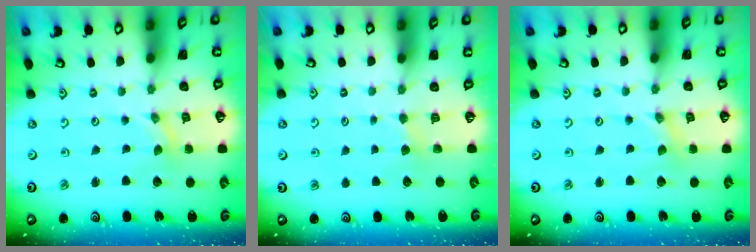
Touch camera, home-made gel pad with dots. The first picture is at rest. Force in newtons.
{"total": 2.9, "press": 2.9, "slide": 0.3}
{"total": 0.0}